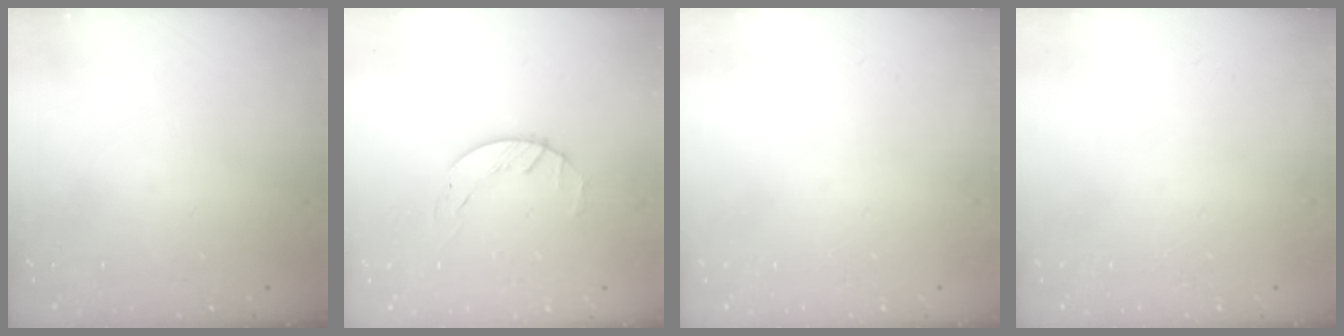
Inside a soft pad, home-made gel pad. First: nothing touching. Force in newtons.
{"total": 1.8, "press": 1.7, "slide": 0.3}
{"total": 0.0}
{"total": 0.0}